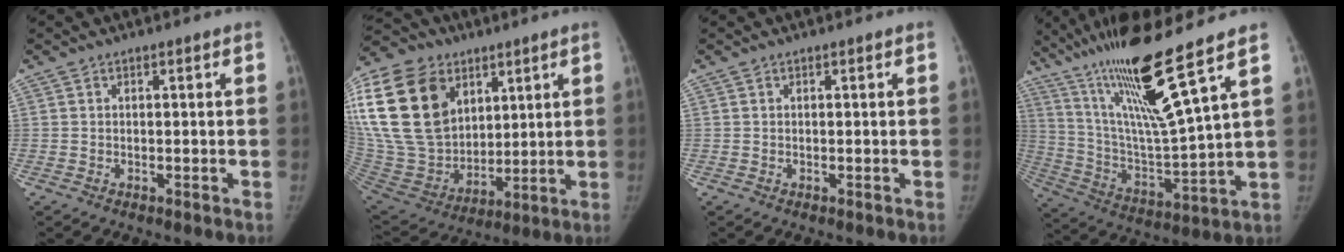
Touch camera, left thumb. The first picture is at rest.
{"total": 32.1, "force": [11.5, 22.7, 19.5], "torque": [-0.438, 0.017, 0.235]}
{"total": 0.0}
{"total": 19.9, "force": [13.0, 0.2, 15.1], "torque": [-0.257, -0.069, 0.241]}